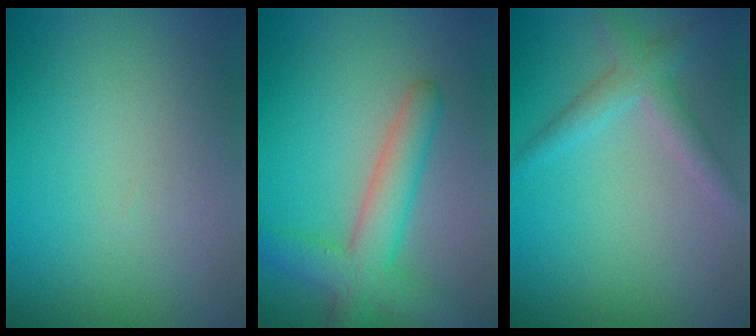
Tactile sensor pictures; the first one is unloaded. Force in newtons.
{"total": 5.1, "press": 5.1, "slide": 0.2}
{"total": 2.8, "press": 2.7, "slide": 0.2}